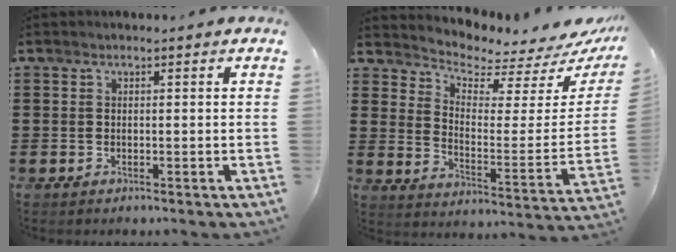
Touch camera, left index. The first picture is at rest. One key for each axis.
{"total": 3.6, "fx": 3.3, "fy": 1.2, "fz": 0.7, "tx": -0.041, "ty": -0.037, "tz": 0.049}